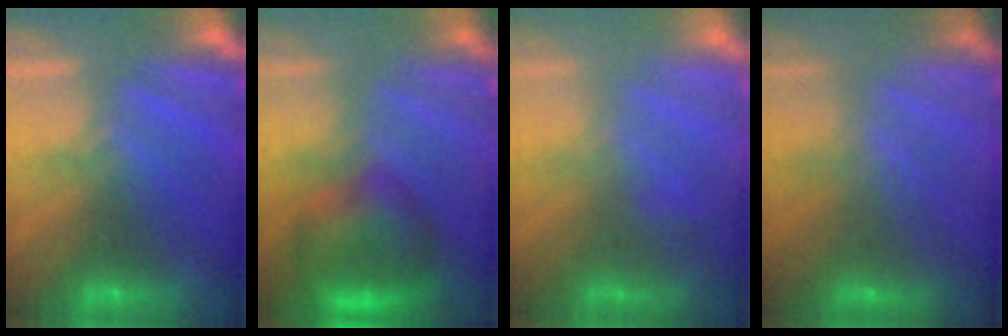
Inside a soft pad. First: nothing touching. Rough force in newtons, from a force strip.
{"total": 8.6}
{"total": 2.9}
{"total": 2.4}